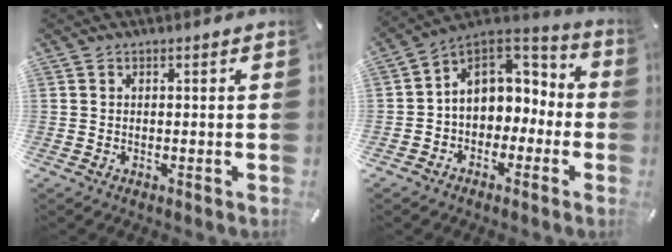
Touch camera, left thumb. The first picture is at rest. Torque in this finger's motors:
{"motor_torque": [-0.10, 1.45, 0.41, -0.03, 0.40]}